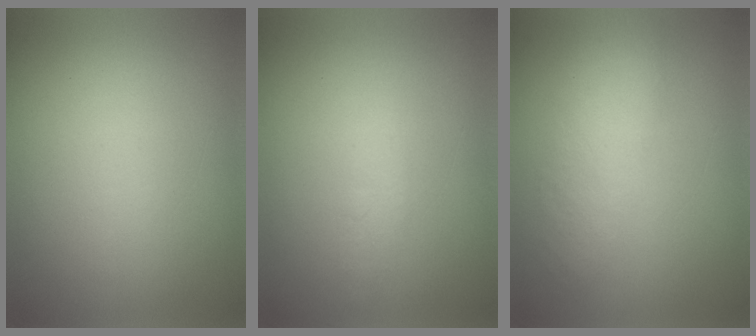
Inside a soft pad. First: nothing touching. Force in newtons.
{"total": 1.3}
{"total": 2.9}